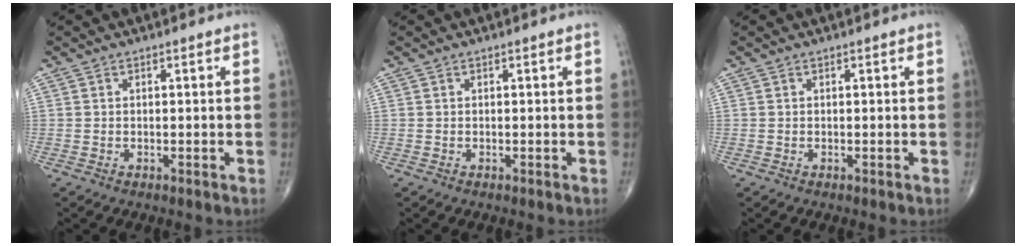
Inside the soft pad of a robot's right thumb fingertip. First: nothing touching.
{"total": 0.0}
{"total": 0.0}